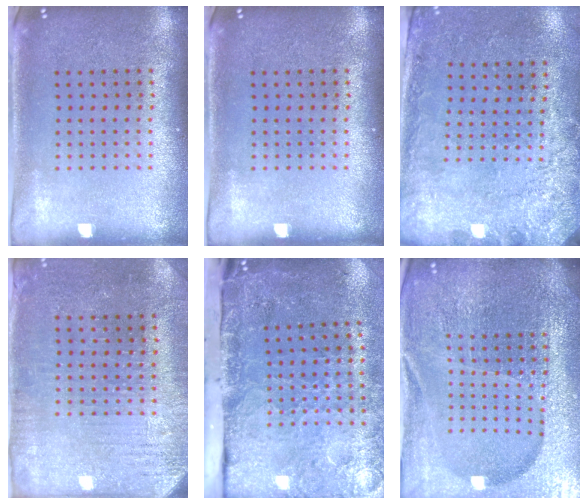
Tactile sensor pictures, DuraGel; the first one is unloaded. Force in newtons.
{"total": 0.0}
{"total": 2.7, "press": 2.0, "slide": 1.8}
{"total": 3.0, "press": 2.8, "slide": 1.0}
{"total": 5.0, "press": 3.6, "slide": 3.4}
{"total": 6.2, "press": 5.5, "slide": 2.9}